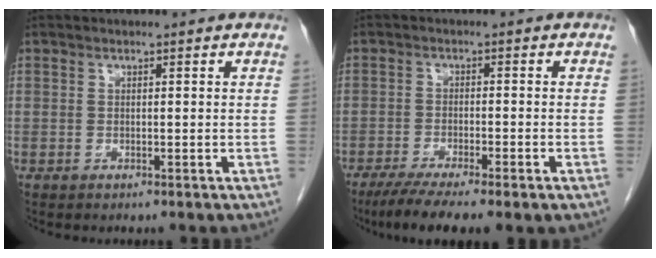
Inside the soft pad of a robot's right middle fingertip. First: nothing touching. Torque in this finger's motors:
{"motor_torque": [1.18, -0.96, 0.14, 0.09]}